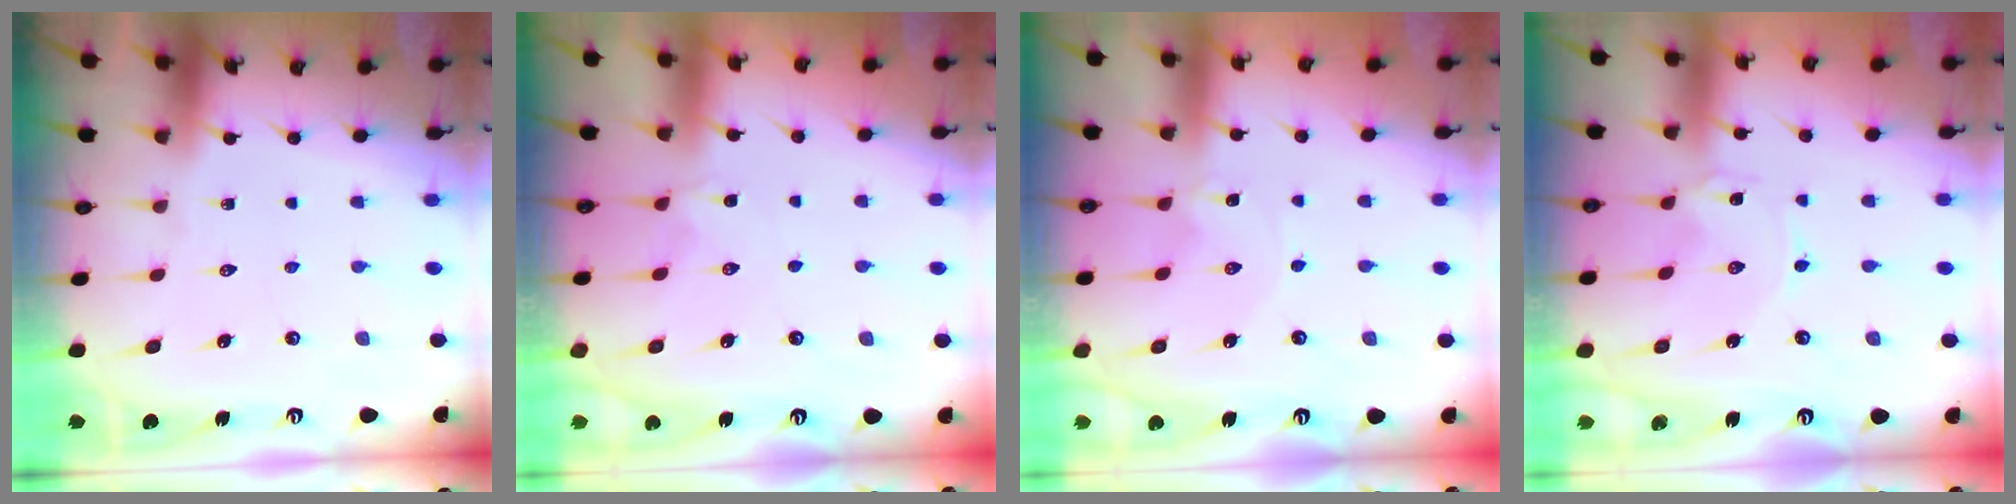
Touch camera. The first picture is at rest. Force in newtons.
{"total": 1.9, "press": 1.8, "slide": 0.5}
{"total": 0.6, "press": 0.6, "slide": 0.1}
{"total": 0.0}